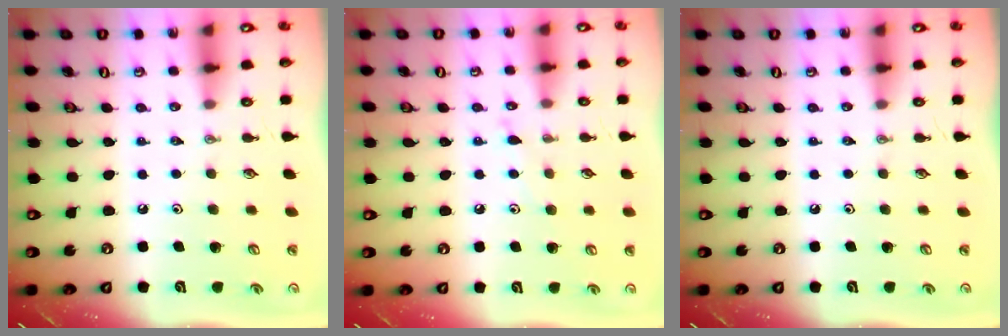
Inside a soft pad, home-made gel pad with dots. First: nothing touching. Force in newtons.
{"total": 4.7, "press": 4.7, "slide": 0.6}
{"total": 0.0}